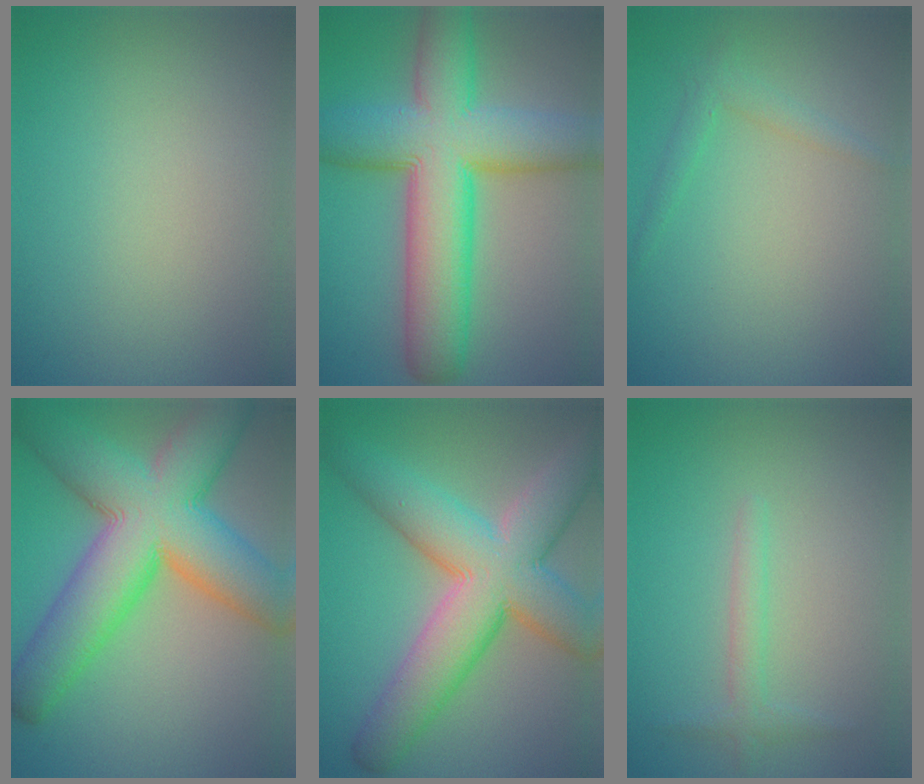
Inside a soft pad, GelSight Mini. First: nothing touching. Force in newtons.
{"total": 12.3, "press": 12.3, "slide": 0.3}
{"total": 1.6, "press": 1.6, "slide": 0.1}
{"total": 13.6, "press": 13.6, "slide": 0.6}
{"total": 11.2, "press": 11.2, "slide": 0.5}
{"total": 1.6, "press": 1.6, "slide": 0.1}